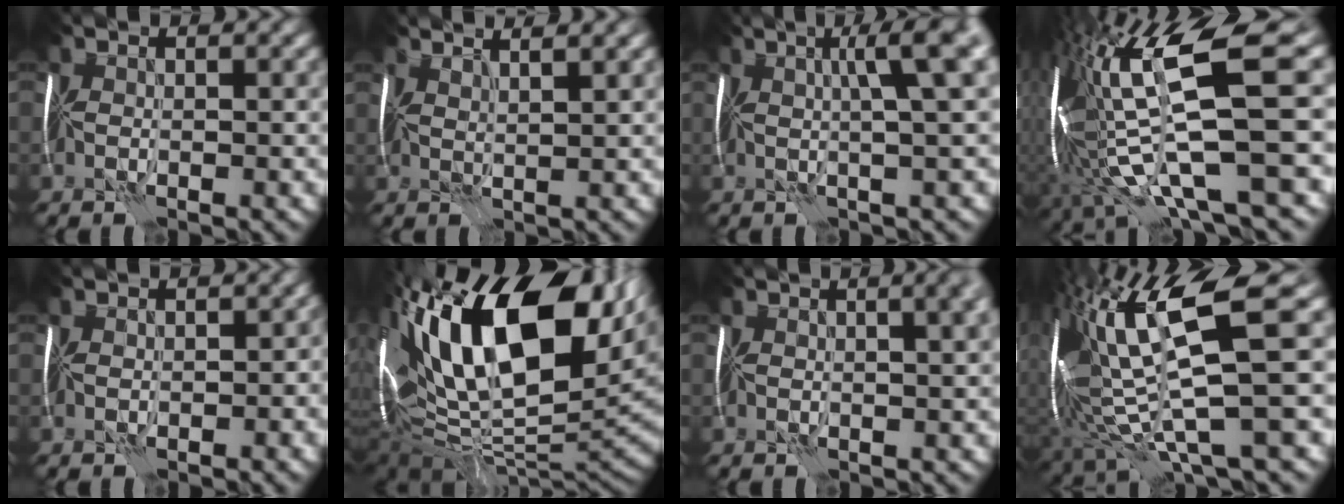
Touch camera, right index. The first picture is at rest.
{"total": 3.8, "force": [2.7, 1.1, 2.5], "torque": [-0.017, 0.022, 0.017]}
{"total": 6.9, "force": [2.0, 1.1, 6.5], "torque": [-0.069, 0.021, 0.028]}
{"total": 15.4, "force": [0.5, 3.3, 15.1], "torque": [-0.298, -0.002, 0.027]}
{"total": 2.1, "force": [-0.2, 1.5, 1.6], "torque": [-0.004, -0.003, 0.002]}
{"total": 19.3, "force": [5.5, 9.1, 16.1], "torque": [-0.277, 0.018, 0.097]}
{"total": 6.2, "force": [2.2, 2.9, 5.1], "torque": [-0.029, 0.036, 0.001]}
{"total": 14.3, "force": [3.1, 3.1, 13.6], "torque": [-0.253, 0.002, 0.066]}